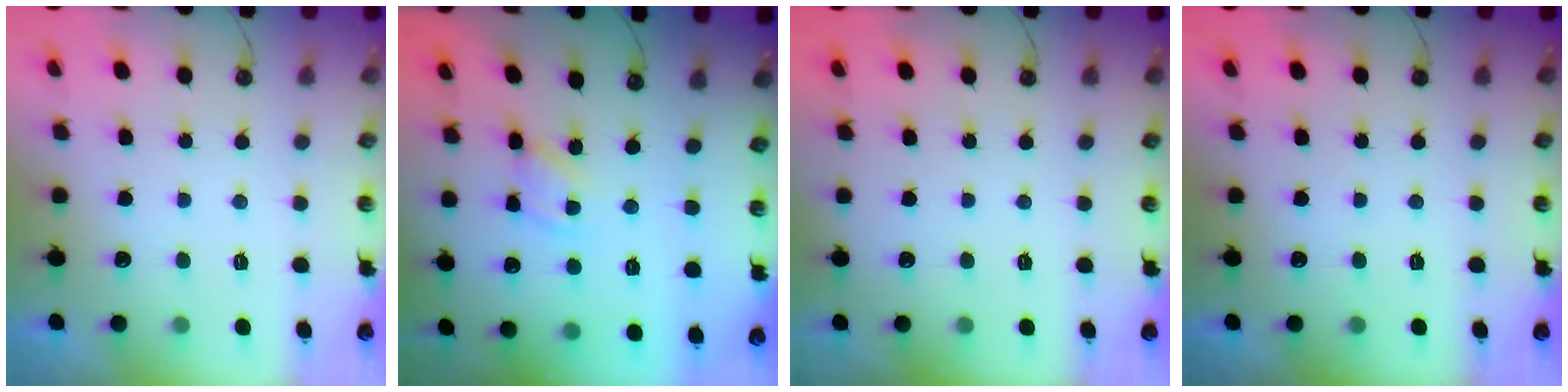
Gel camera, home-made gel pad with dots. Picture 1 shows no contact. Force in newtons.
{"total": 5.8, "press": 5.8, "slide": 0.5}
{"total": 0.0}
{"total": 0.0}